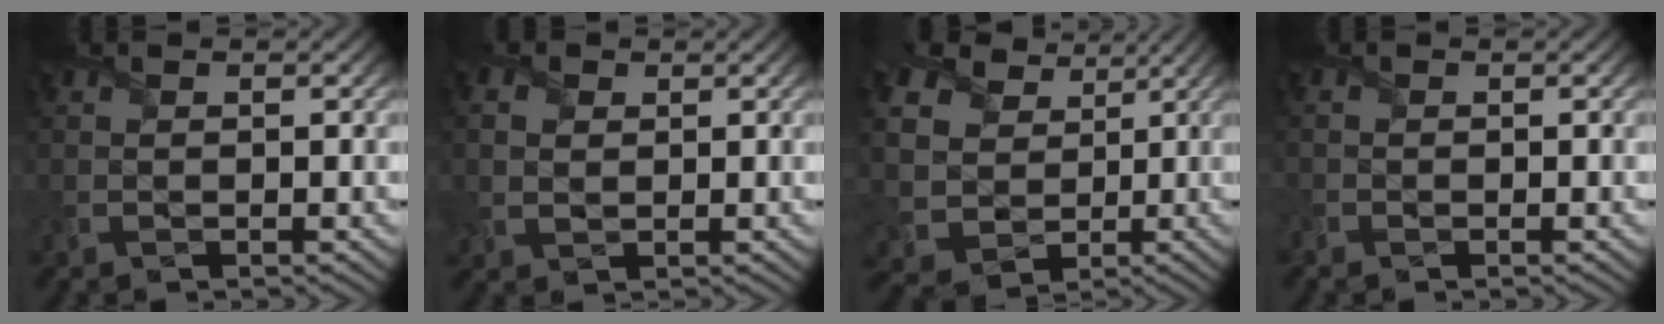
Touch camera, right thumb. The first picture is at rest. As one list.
[{"total": 2.3, "force": [0.6, 1.8, 1.3], "torque": [-0.045, 0.002, 0.011]}, {"total": 10.3, "force": [3.2, 8.6, 4.8], "torque": [-0.135, -0.001, 0.049]}, {"total": 1.1, "force": [-0.8, 0.7, -0.1], "torque": [-0.006, -0.002, -0.018]}]